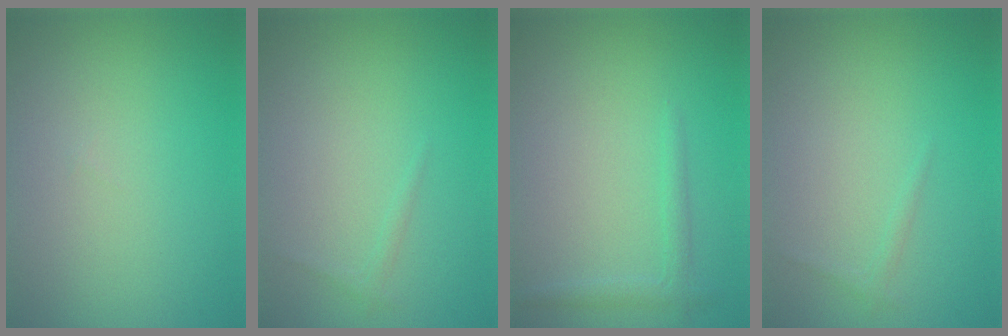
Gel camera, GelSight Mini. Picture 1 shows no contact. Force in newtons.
{"total": 0.6, "press": 0.6, "slide": 0.0}
{"total": 1.3, "press": 1.3, "slide": 0.1}
{"total": 0.6, "press": 0.6, "slide": 0.0}